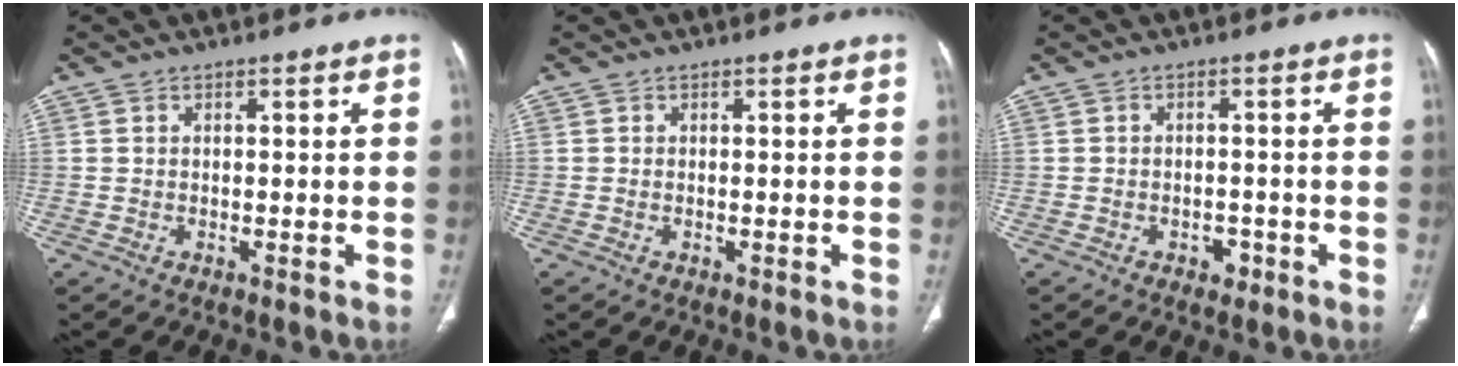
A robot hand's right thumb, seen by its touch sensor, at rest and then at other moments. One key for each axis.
{"total": 0.0}
{"total": 2.5, "fx": -1.2, "fy": 1.8, "fz": 1.2, "tx": -0.005, "ty": 0.007, "tz": -0.013}